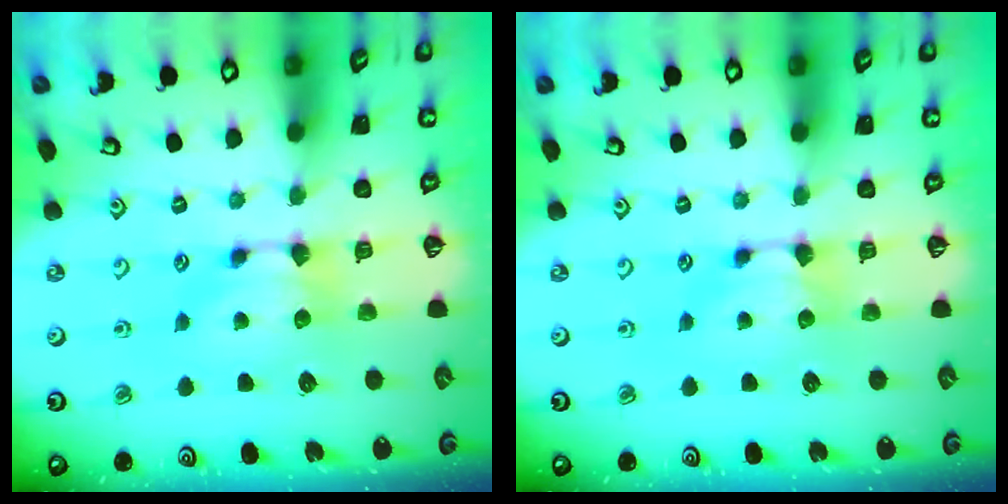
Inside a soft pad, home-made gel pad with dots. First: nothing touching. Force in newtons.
{"total": 0.0}